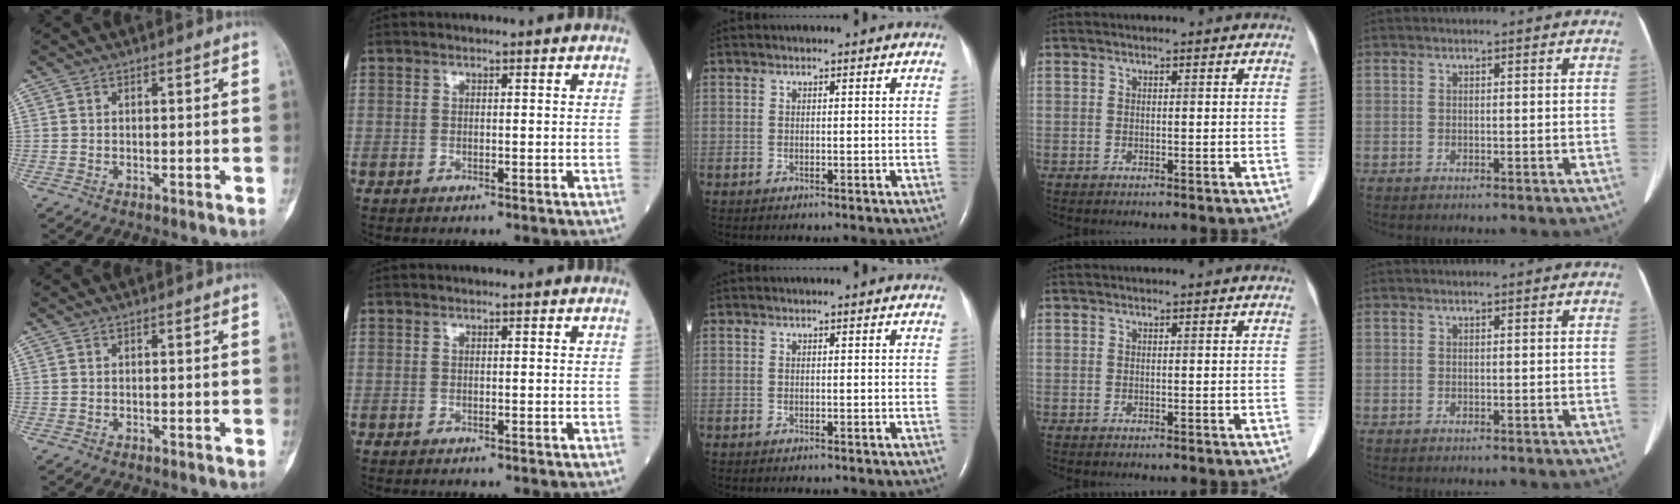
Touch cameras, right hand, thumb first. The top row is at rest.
{}